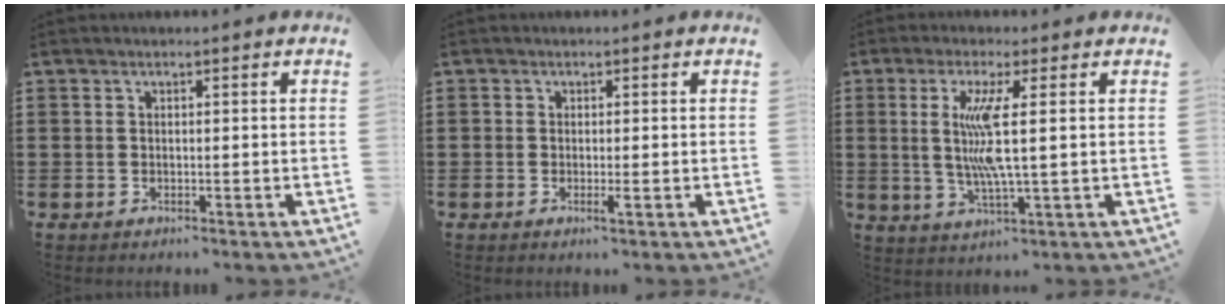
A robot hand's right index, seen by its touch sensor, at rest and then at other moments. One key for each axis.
{"total": 1.1, "fx": -0.4, "fy": 0.2, "fz": 1.0, "tx": -0.019, "ty": -0.004, "tz": -0.005}
{"total": 7.6, "fx": 1.2, "fy": 0.3, "fz": 7.5, "tx": -0.164, "ty": -0.016, "tz": 0.009}